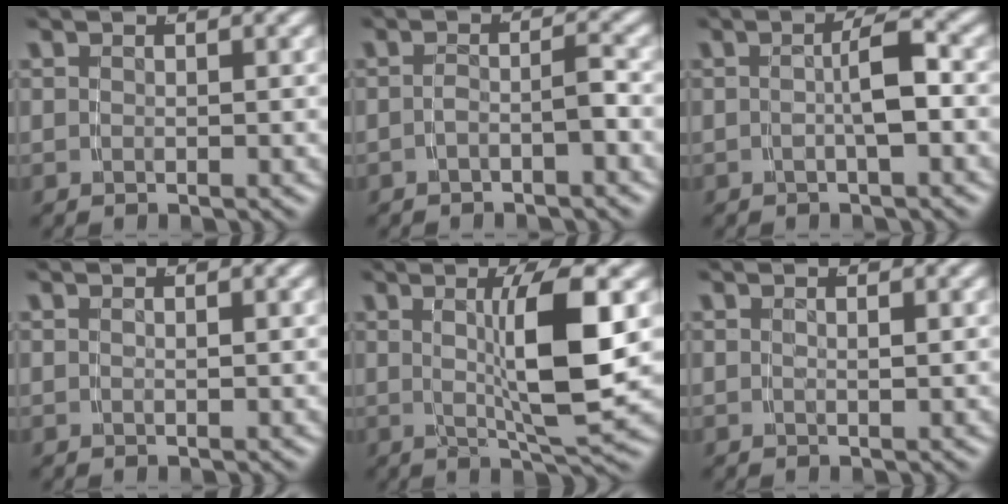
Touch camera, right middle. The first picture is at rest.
{"total": 1.8, "force": [-1.3, -0.2, 1.2], "torque": [-0.019, -0.001, -0.022]}
{"total": 2.6, "force": [-0.6, -0.1, 2.5], "torque": [-0.033, 0.003, -0.008]}
{"total": 0.6, "force": [0.0, -0.6, 0.1], "torque": [-0.003, -0.002, 0.005]}
{"total": 6.5, "force": [1.1, 0.5, 6.4], "torque": [-0.109, -0.009, 0.023]}
{"total": 0.7, "force": [0.1, -0.6, 0.3], "torque": [-0.006, -0.003, 0.008]}